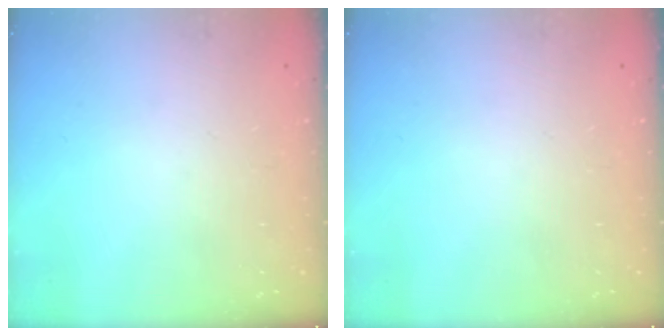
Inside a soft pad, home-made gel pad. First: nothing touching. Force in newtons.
{"total": 0.0}